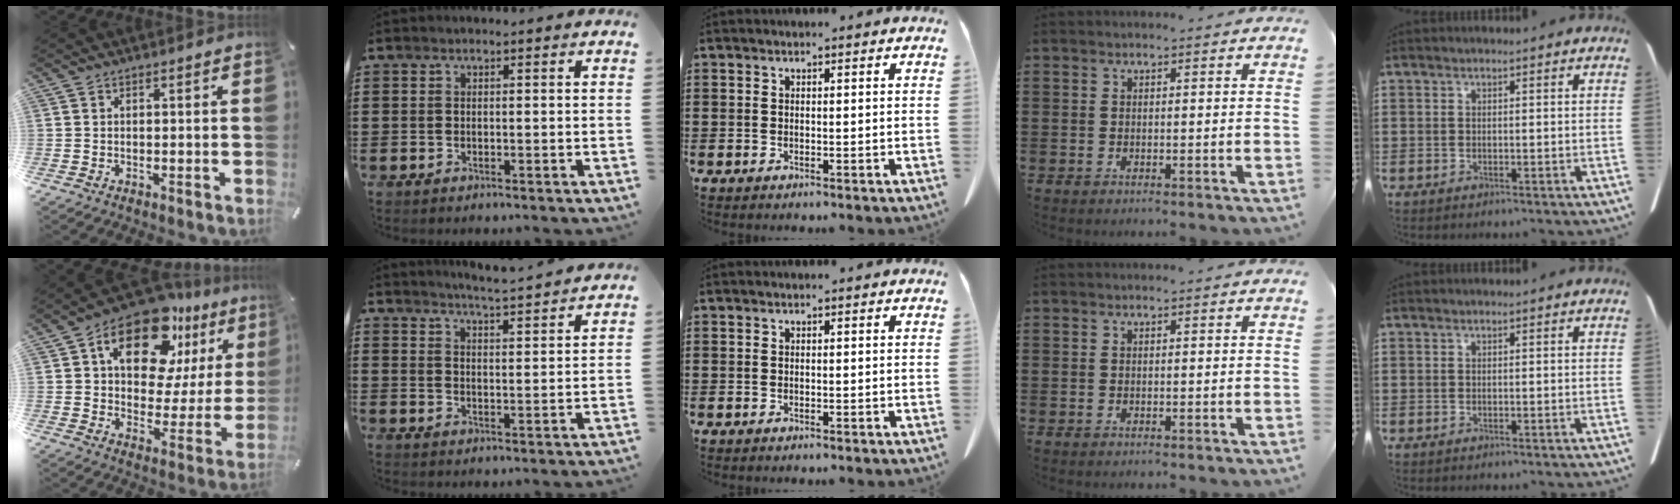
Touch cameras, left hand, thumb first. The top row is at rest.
{"thumb": {"total": 17.9, "force": [10.5, 9.9, 10.5], "torque": [-0.165, -0.058, 0.181]}, "index": {"total": 4.2, "force": [4.0, -0.9, 0.6], "torque": [-0.028, -0.029, 0.068]}}